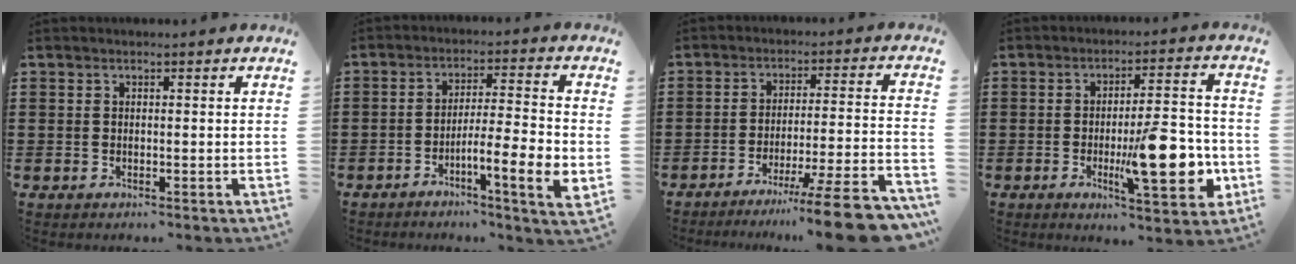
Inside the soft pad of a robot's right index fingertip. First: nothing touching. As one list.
[{"total": 8.1, "force": [-3.4, 0.9, 7.3], "torque": [-0.113, -0.005, -0.059]}, {"total": 10.6, "force": [-8.2, -0.4, 6.8], "torque": [-0.096, 0.009, -0.153]}, {"total": 13.4, "force": [-3.2, 3.7, 12.5], "torque": [-0.185, -0.007, -0.050]}]